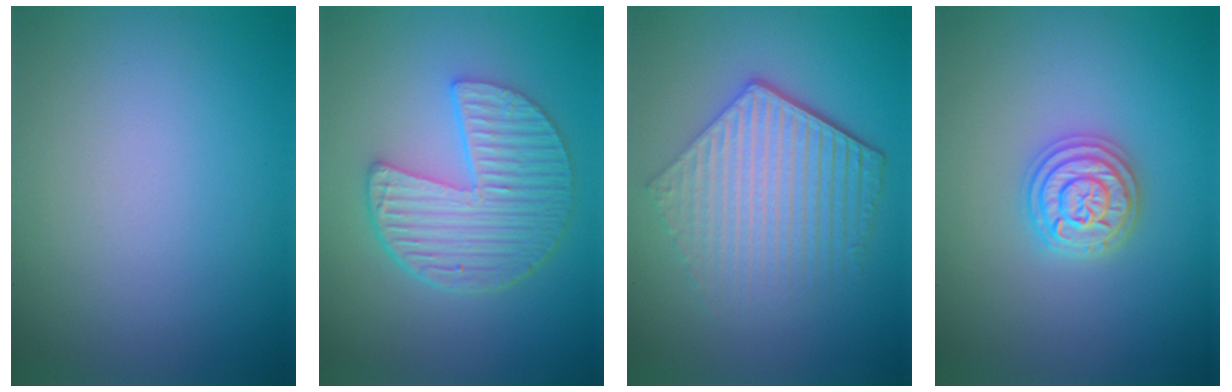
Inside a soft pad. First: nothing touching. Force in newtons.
{"total": 6.2, "press": 4.7, "slide": 4.0}
{"total": 6.2, "press": 4.4, "slide": 4.3}
{"total": 3.7, "press": 3.6, "slide": 0.5}